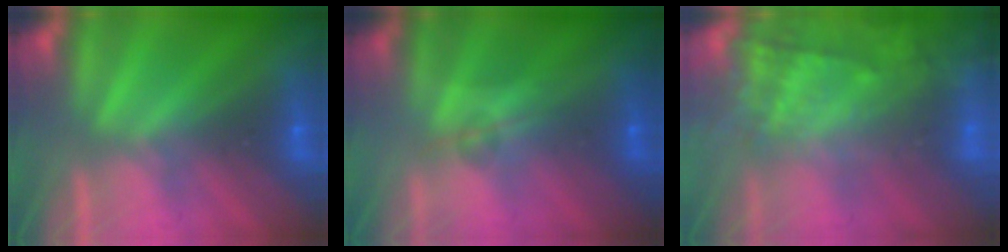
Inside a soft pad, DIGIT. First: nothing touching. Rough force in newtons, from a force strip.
{"total": 1.7}
{"total": 5.8}